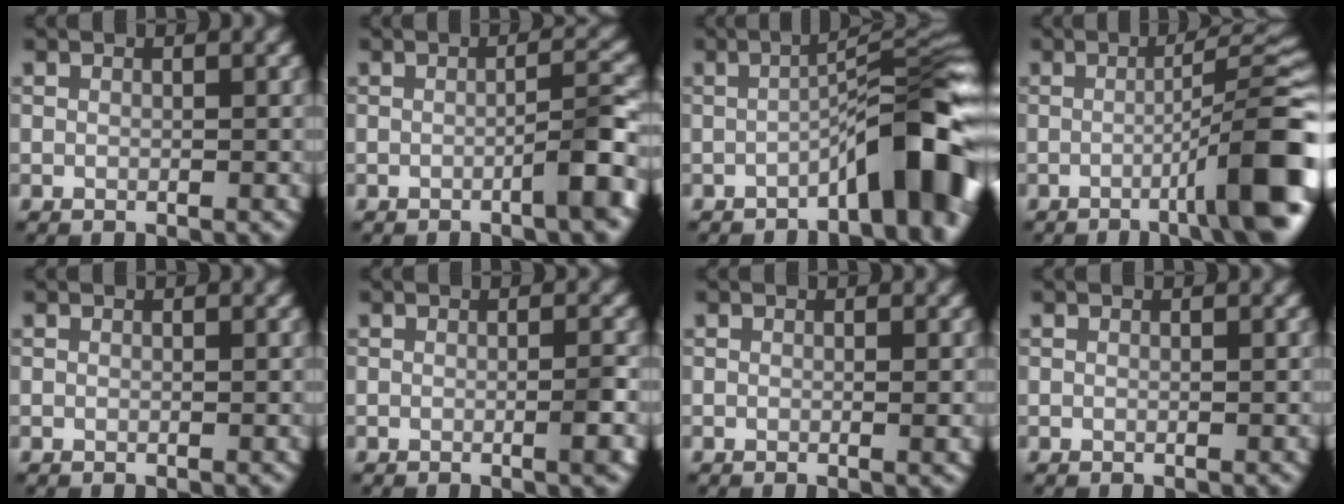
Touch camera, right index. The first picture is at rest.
{"total": 3.4, "force": [-1.5, 0.4, 3.0], "torque": [-0.040, 0.016, -0.030]}
{"total": 8.5, "force": [-3.7, 1.7, 7.5], "torque": [-0.093, 0.032, -0.061]}
{"total": 10.1, "force": [-3.5, 1.3, 9.3], "torque": [-0.111, 0.020, -0.054]}
{"total": 0.0}
{"total": 1.6, "force": [-0.4, 0.1, 1.5], "torque": [-0.021, 0.003, -0.010]}
{"total": 0.8, "force": [0.0, 0.1, 0.7], "torque": [-0.009, -0.002, -0.001]}
{"total": 0.0}